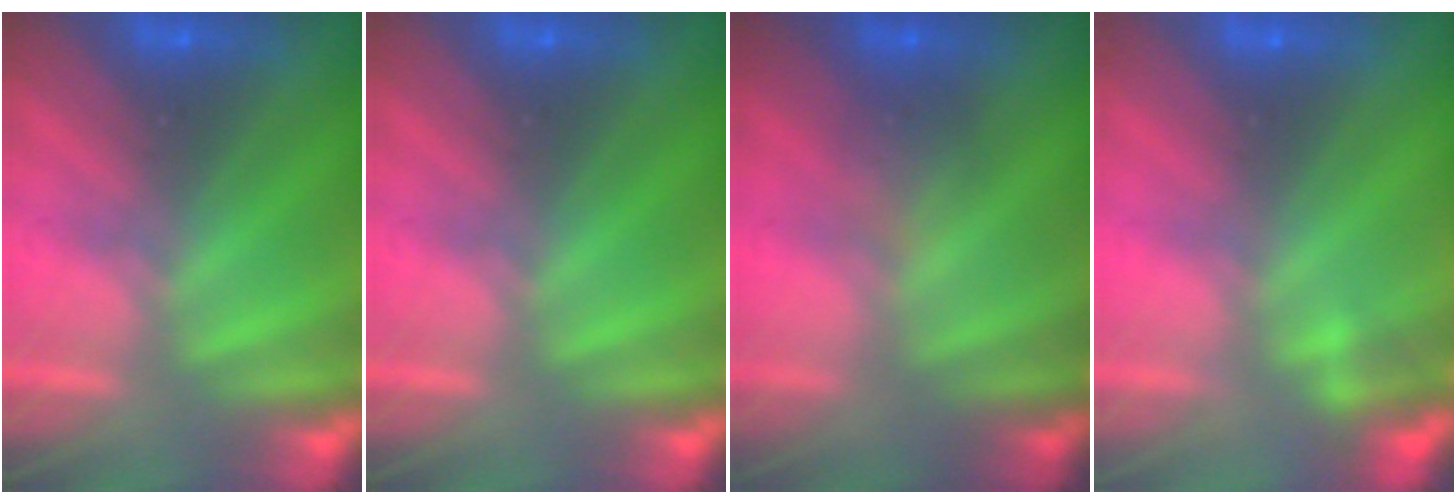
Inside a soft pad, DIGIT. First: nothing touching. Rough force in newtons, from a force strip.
{"total": 0.0}
{"total": 1.4}
{"total": 2.2}